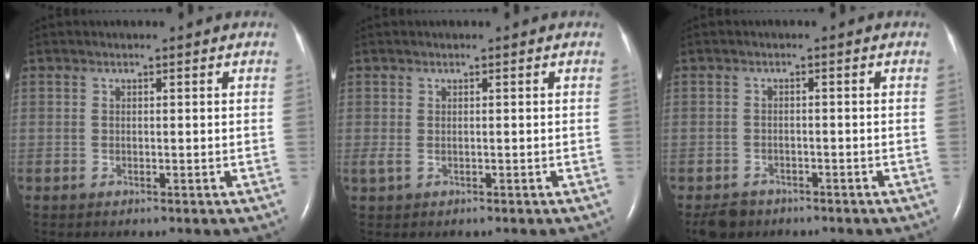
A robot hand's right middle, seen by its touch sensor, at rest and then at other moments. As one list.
[{"total": 0.9, "force": [-0.1, 0.4, 0.8], "torque": [-0.023, -0.003, 0.000]}, {"total": 3.2, "force": [-2.5, 1.9, 0.5], "torque": [-0.017, 0.001, -0.038]}]